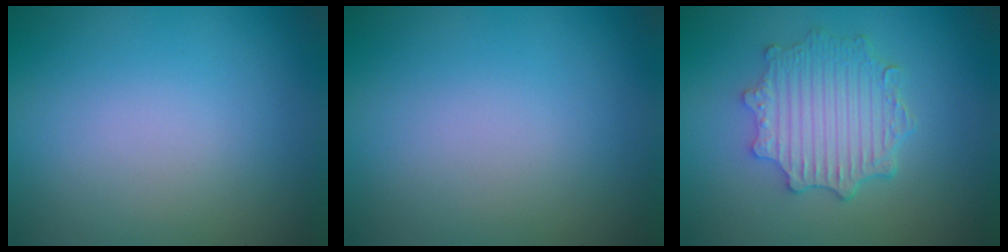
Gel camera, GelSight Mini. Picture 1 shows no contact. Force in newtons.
{"total": 0.0}
{"total": 4.6, "press": 3.8, "slide": 2.6}